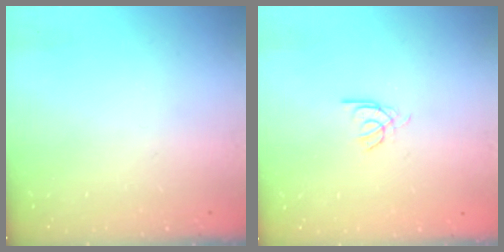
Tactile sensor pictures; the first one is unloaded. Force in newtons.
{"total": 2.0, "press": 1.9, "slide": 0.4}